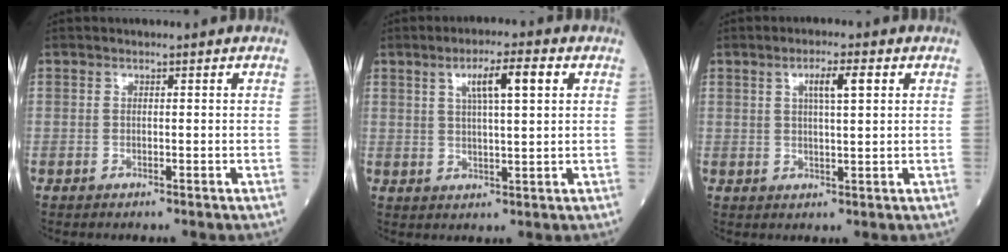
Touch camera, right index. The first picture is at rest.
{"total": 6.7, "force": [2.5, 0.7, 6.1], "torque": [-0.106, 0.010, 0.043]}
{"total": 4.4, "force": [1.7, 0.6, 4.1], "torque": [-0.071, 0.006, 0.029]}